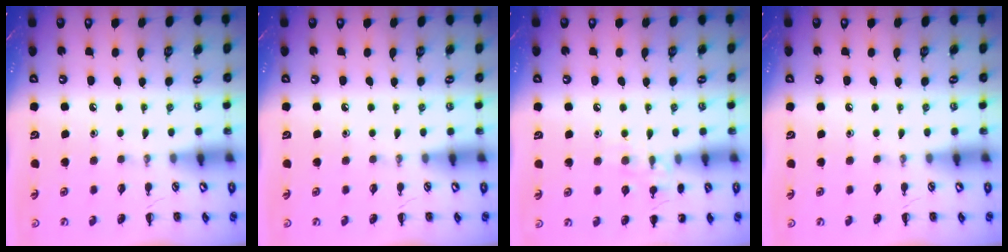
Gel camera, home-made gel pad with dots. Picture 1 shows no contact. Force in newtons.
{"total": 0.0}
{"total": 9.2, "press": 8.9, "slide": 2.0}
{"total": 0.0}